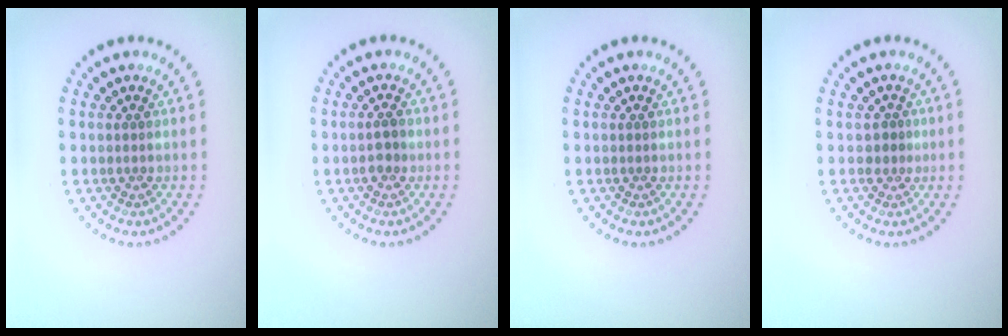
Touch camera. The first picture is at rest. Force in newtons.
{"total": 1.3, "press": 1.2, "slide": 0.4}
{"total": 0.0}
{"total": 0.7, "press": 0.5, "slide": 0.6}